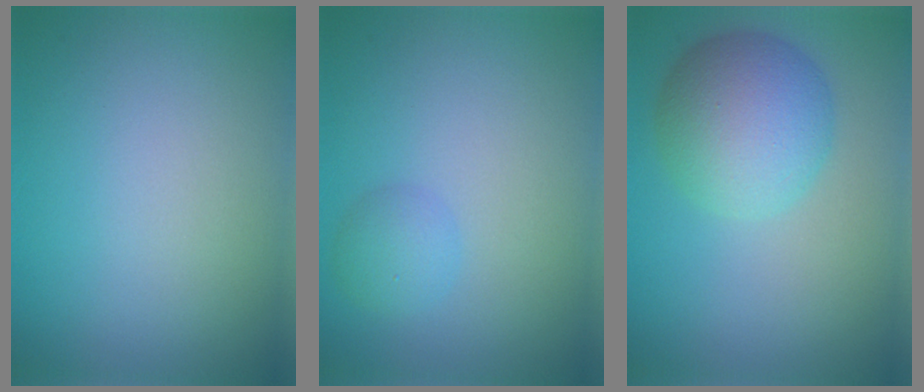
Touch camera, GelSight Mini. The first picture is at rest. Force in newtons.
{"total": 1.8, "press": 1.8, "slide": 0.1}
{"total": 6.2, "press": 6.2, "slide": 0.1}